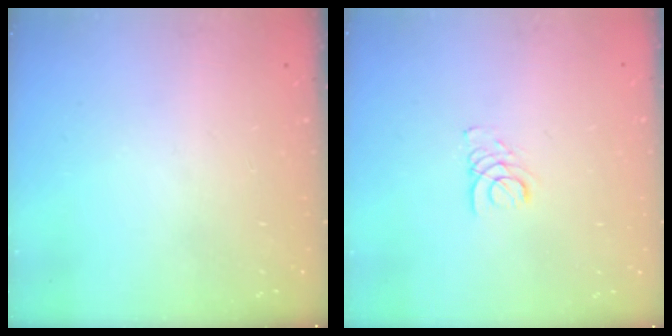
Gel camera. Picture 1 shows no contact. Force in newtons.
{"total": 1.9, "press": 1.9, "slide": 0.2}